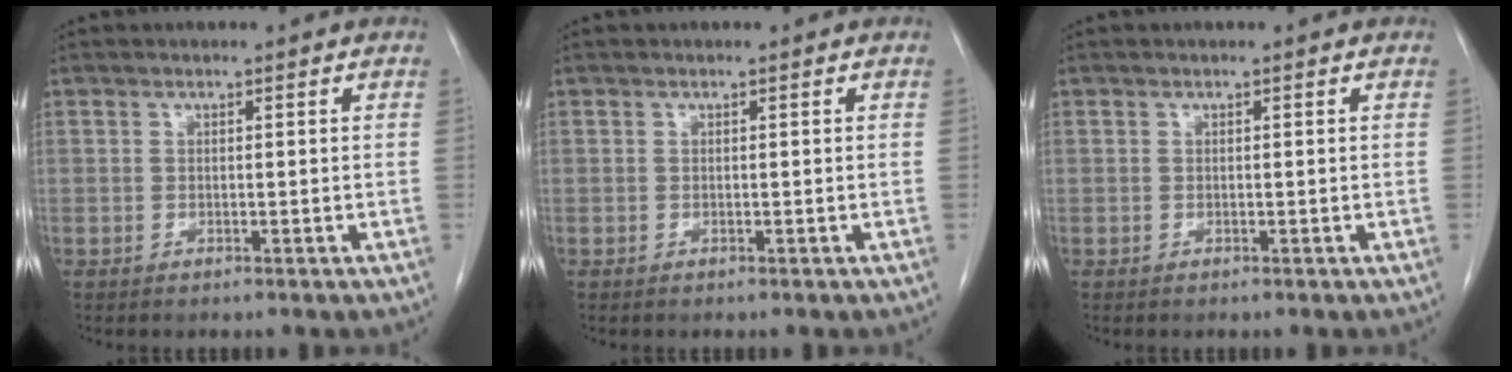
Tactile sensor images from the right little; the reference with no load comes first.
{"total": 0.0}
{"total": 0.0}